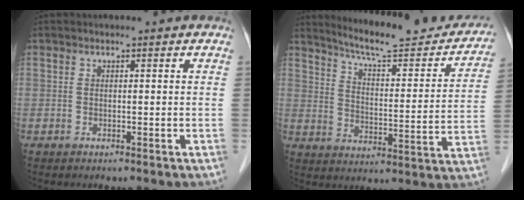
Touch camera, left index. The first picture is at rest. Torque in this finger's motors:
{"motor_torque": [-0.55, -0.73, 0.22, 0.07]}